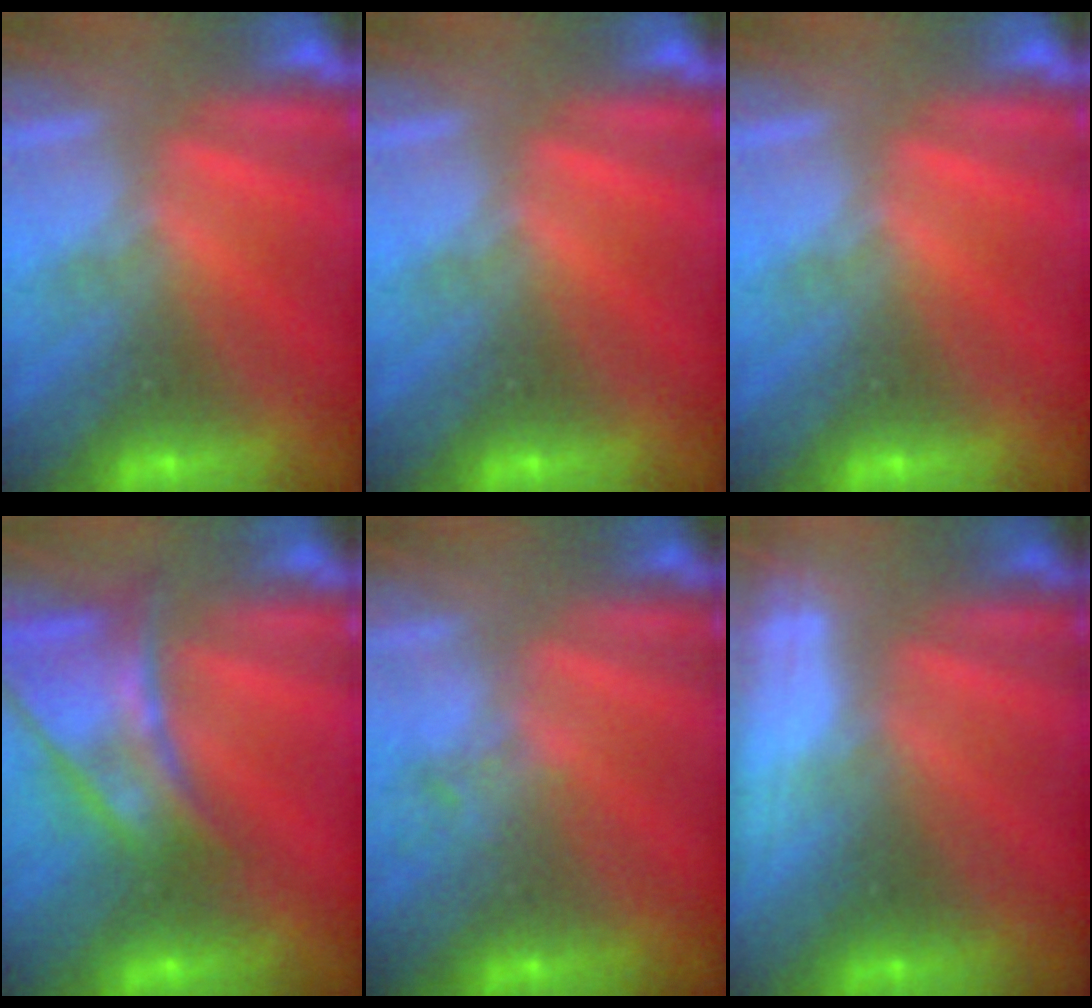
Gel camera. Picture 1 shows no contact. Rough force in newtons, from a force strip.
{"total": 0.0}
{"total": 0.0}
{"total": 5.8}
{"total": 1.7}
{"total": 2.8}